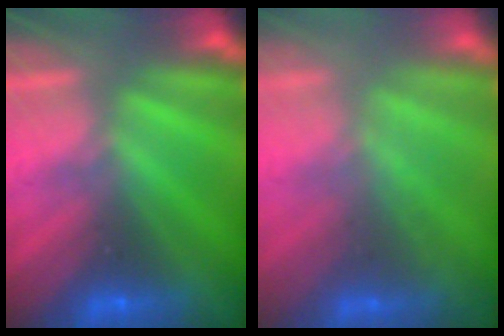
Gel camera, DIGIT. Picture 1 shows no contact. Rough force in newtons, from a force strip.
{"total": 1.8}